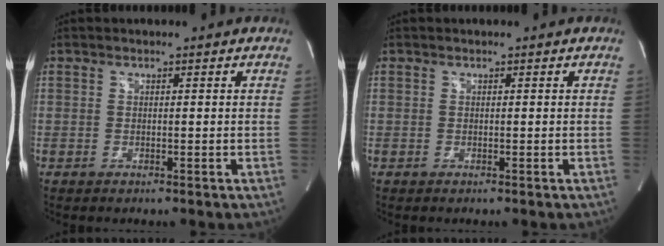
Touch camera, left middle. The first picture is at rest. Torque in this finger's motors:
{"motor_torque": [0.05, -0.04, 0.04, 0.00]}